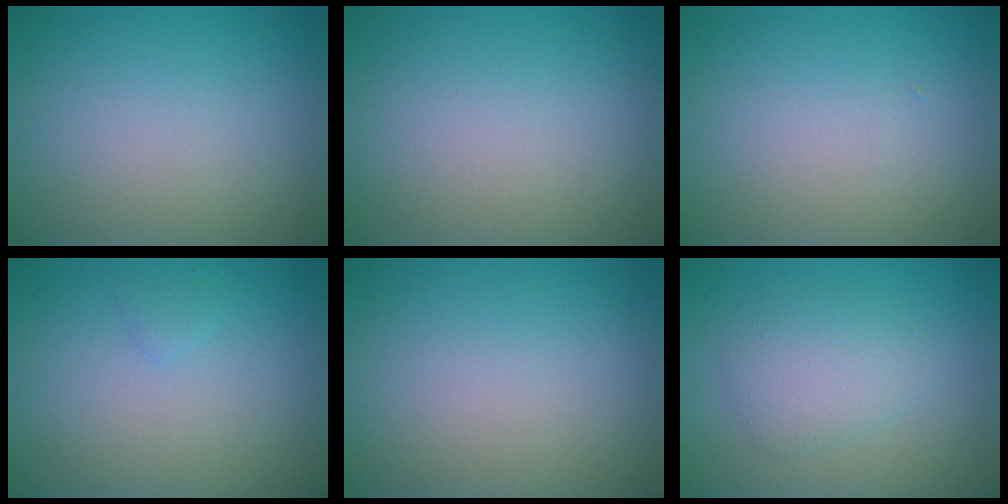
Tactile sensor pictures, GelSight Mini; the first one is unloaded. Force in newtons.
{"total": 0.0}
{"total": 0.0}
{"total": 0.6, "press": 0.6, "slide": 0.1}
{"total": 0.0}
{"total": 2.8, "press": 2.8, "slide": 0.2}